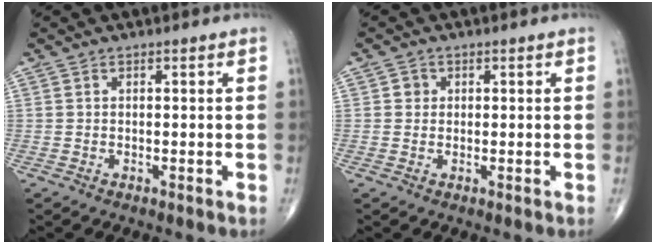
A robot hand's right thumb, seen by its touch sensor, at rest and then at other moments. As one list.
[{"total": 1.5, "force": [0.3, 1.4, 0.3], "torque": [0.001, 0.001, 0.002]}]